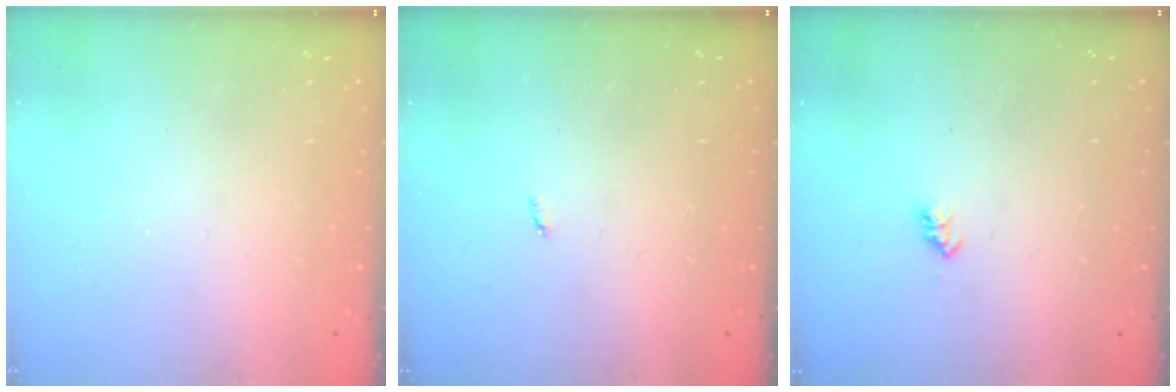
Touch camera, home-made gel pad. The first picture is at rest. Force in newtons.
{"total": 2.1, "press": 2.1, "slide": 0.4}
{"total": 2.6, "press": 2.5, "slide": 0.4}